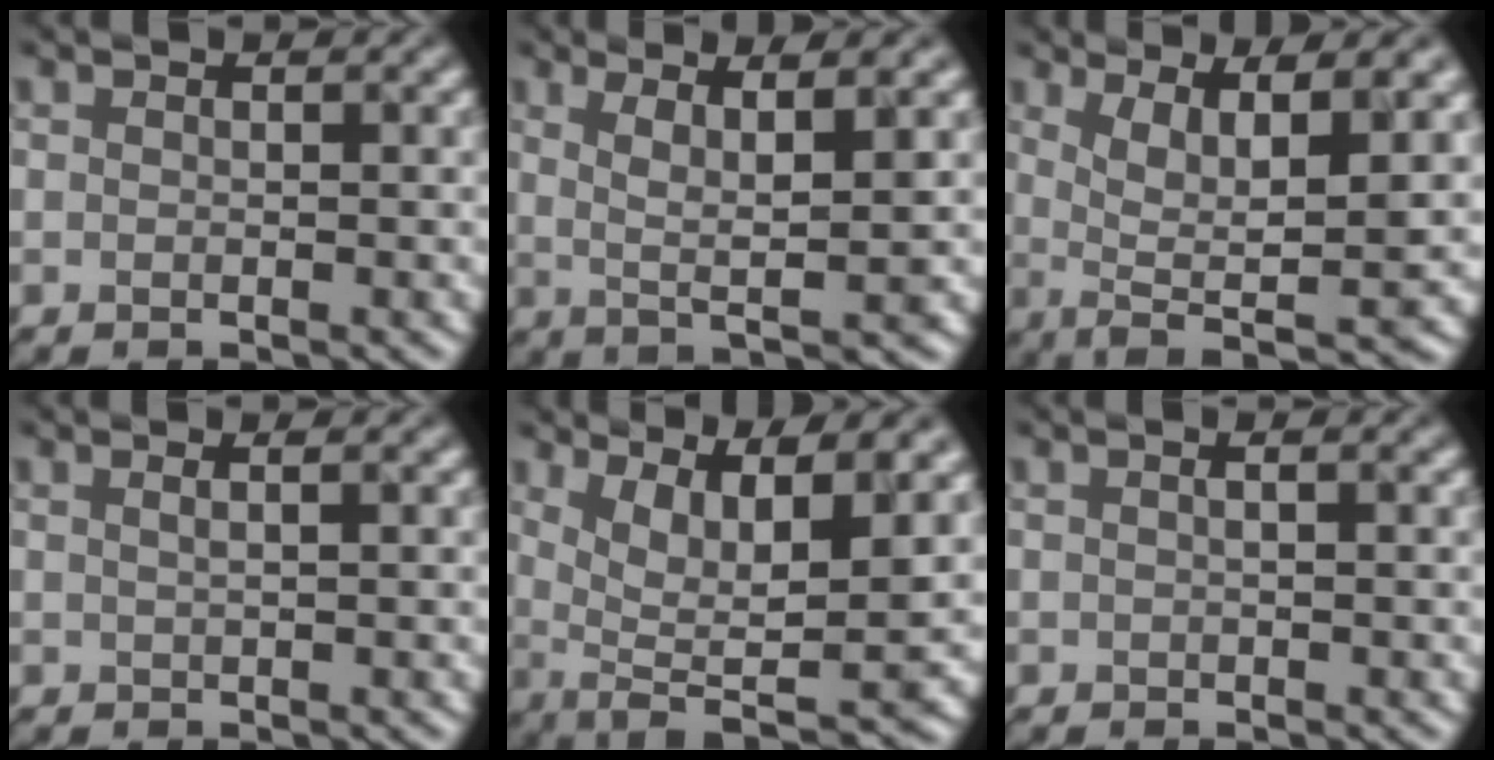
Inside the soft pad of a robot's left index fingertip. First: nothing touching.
{"total": 3.2, "force": [0.3, 0.0, 3.2], "torque": [-0.070, 0.000, 0.038]}
{"total": 7.8, "force": [0.6, 1.7, 7.6], "torque": [-0.120, 0.002, 0.043]}
{"total": 1.1, "force": [0.6, 0.5, 0.7], "torque": [-0.004, 0.016, 0.005]}
{"total": 9.3, "force": [2.2, 2.3, 8.8], "torque": [-0.138, -0.002, 0.077]}
{"total": 0.9, "force": [0.4, 0.4, 0.7], "torque": [0.000, 0.013, 0.003]}